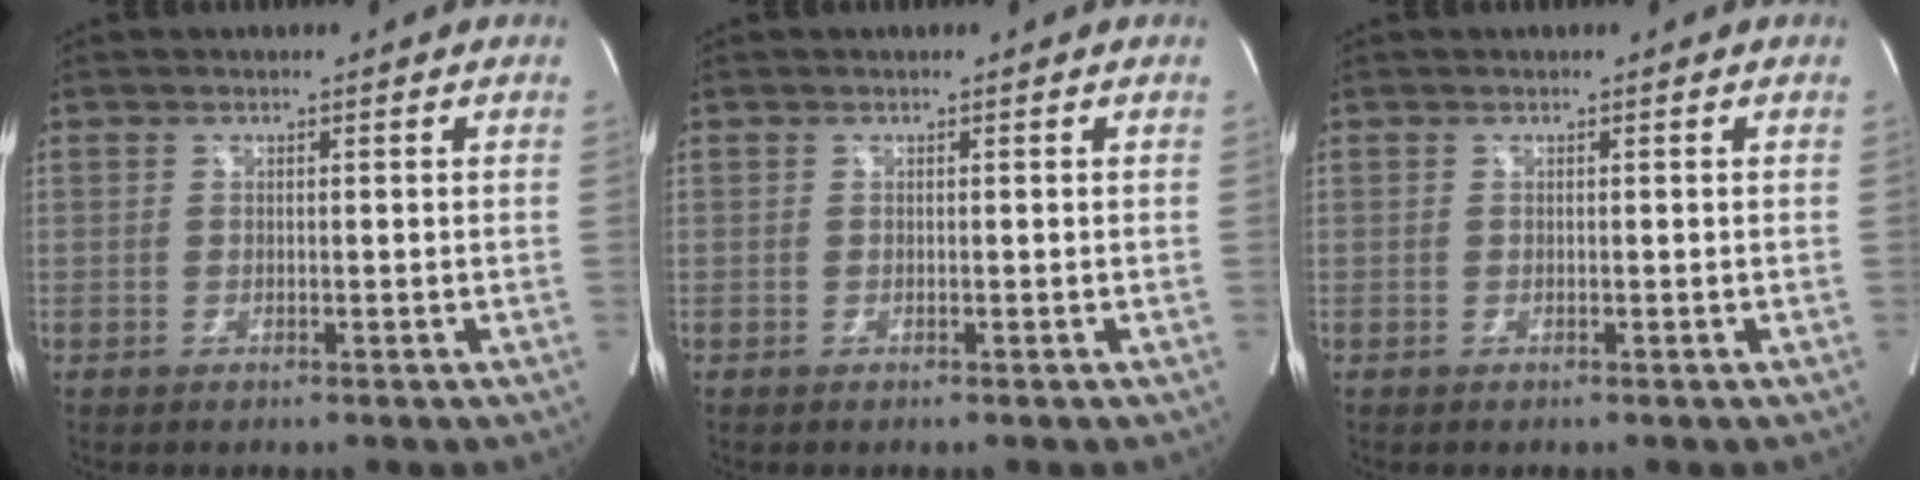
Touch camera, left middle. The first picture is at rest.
{"total": 0.0}
{"total": 0.0}